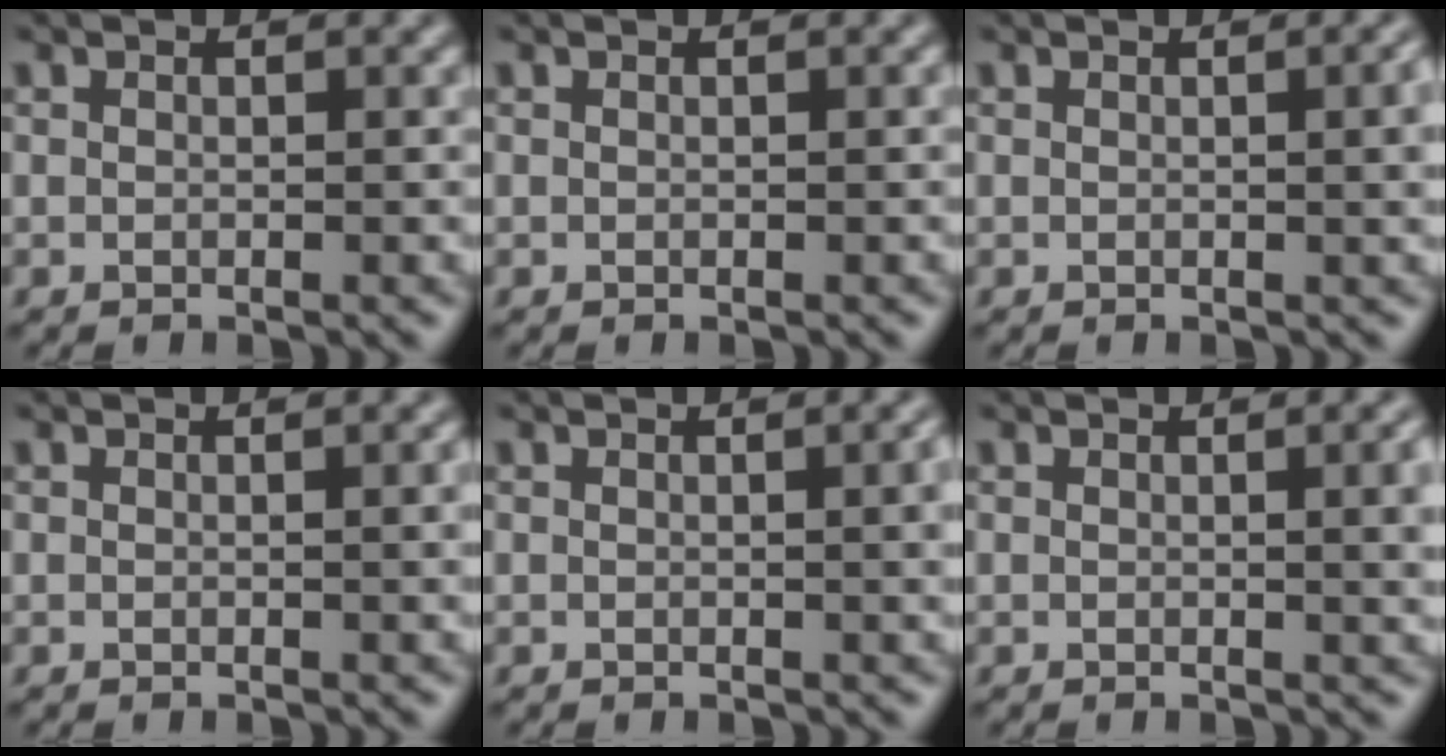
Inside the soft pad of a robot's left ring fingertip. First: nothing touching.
{"total": 0.0}
{"total": 2.9, "force": [0.2, 0.9, 2.7], "torque": [-0.027, 0.005, -0.001]}
{"total": 1.3, "force": [0.1, 0.3, 1.3], "torque": [-0.015, 0.001, 0.000]}
{"total": 2.5, "force": [0.2, 0.7, 2.4], "torque": [-0.024, 0.003, -0.002]}
{"total": 3.9, "force": [0.3, 1.4, 3.6], "torque": [-0.032, 0.007, 0.003]}